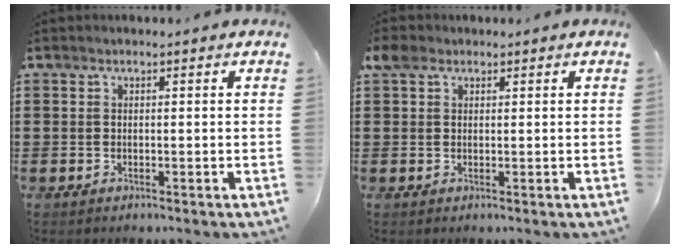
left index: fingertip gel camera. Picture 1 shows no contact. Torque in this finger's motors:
{"motor_torque": [0.63, -0.54, 0.06, 0.06]}